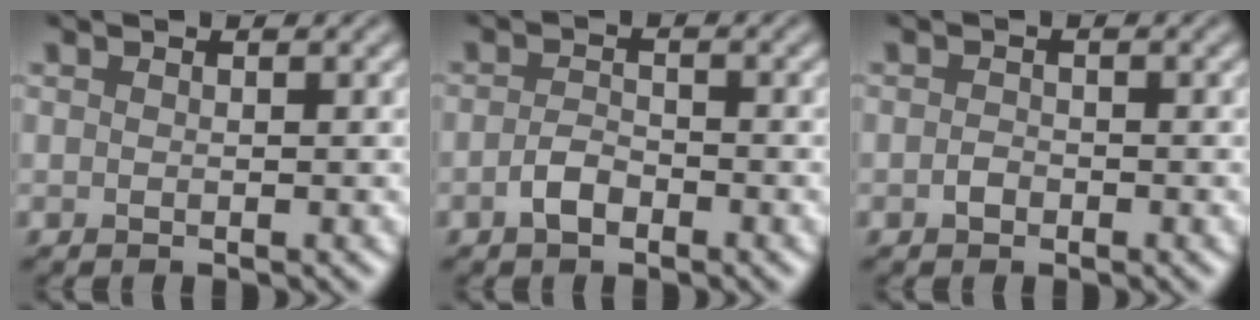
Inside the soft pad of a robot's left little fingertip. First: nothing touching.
{"total": 1.9, "force": [-1.2, 1.0, 1.2], "torque": [-0.024, 0.004, -0.027]}
{"total": 1.0, "force": [-0.6, 0.7, 0.4], "torque": [-0.008, -0.001, -0.015]}